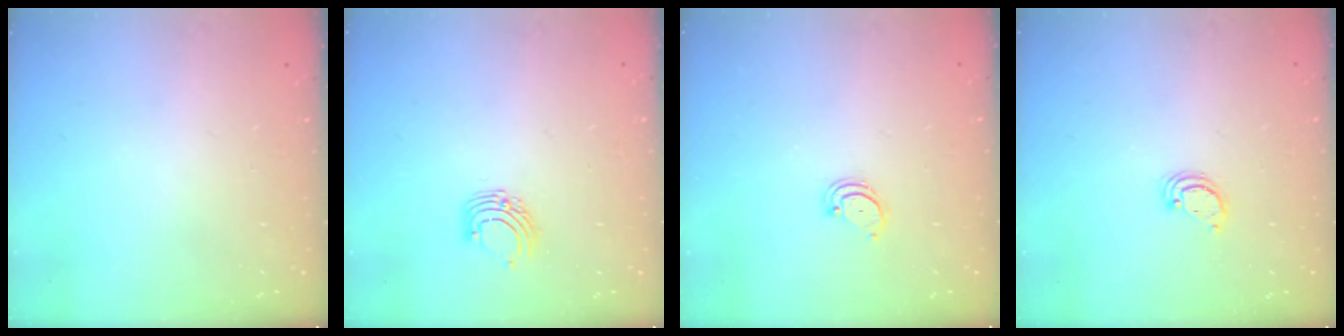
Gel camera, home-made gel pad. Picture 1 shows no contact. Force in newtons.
{"total": 5.9, "press": 5.9, "slide": 0.6}
{"total": 2.2, "press": 2.2, "slide": 0.3}
{"total": 2.6, "press": 2.6, "slide": 0.2}